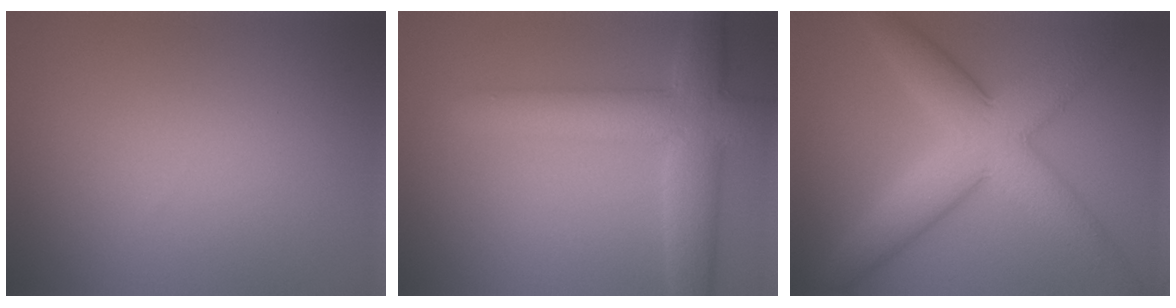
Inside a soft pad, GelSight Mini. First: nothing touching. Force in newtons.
{"total": 6.6, "press": 6.6, "slide": 0.1}
{"total": 8.5, "press": 8.5, "slide": 0.3}